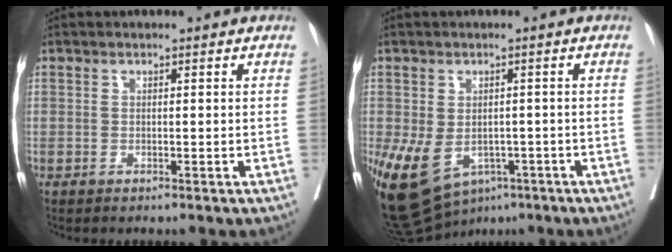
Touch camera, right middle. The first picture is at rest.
{"total": 11.7, "force": [-5.8, 7.7, 6.6], "torque": [-0.132, -0.001, -0.083]}